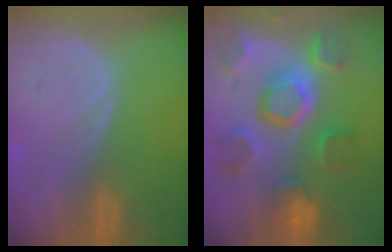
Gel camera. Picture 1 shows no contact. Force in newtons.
{"total": 11.4, "press": 10.1, "slide": 5.3}